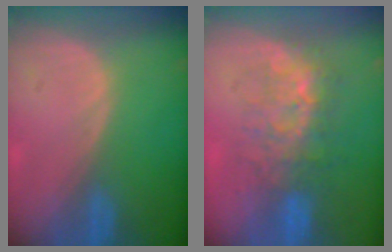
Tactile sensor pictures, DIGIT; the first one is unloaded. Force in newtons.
{"total": 8.0, "press": 7.6, "slide": 2.4}